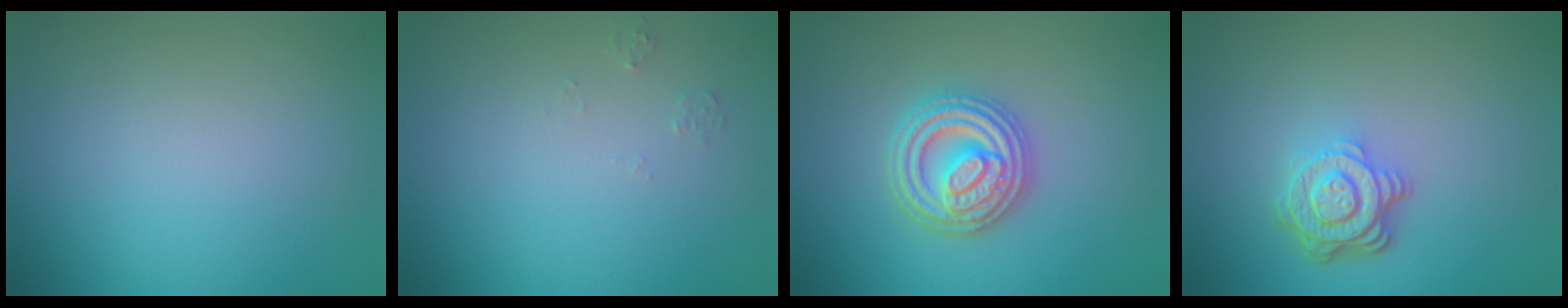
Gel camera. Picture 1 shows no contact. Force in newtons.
{"total": 0.7, "press": 0.7, "slide": 0.1}
{"total": 4.8, "press": 4.7, "slide": 0.7}
{"total": 4.5, "press": 3.3, "slide": 3.1}